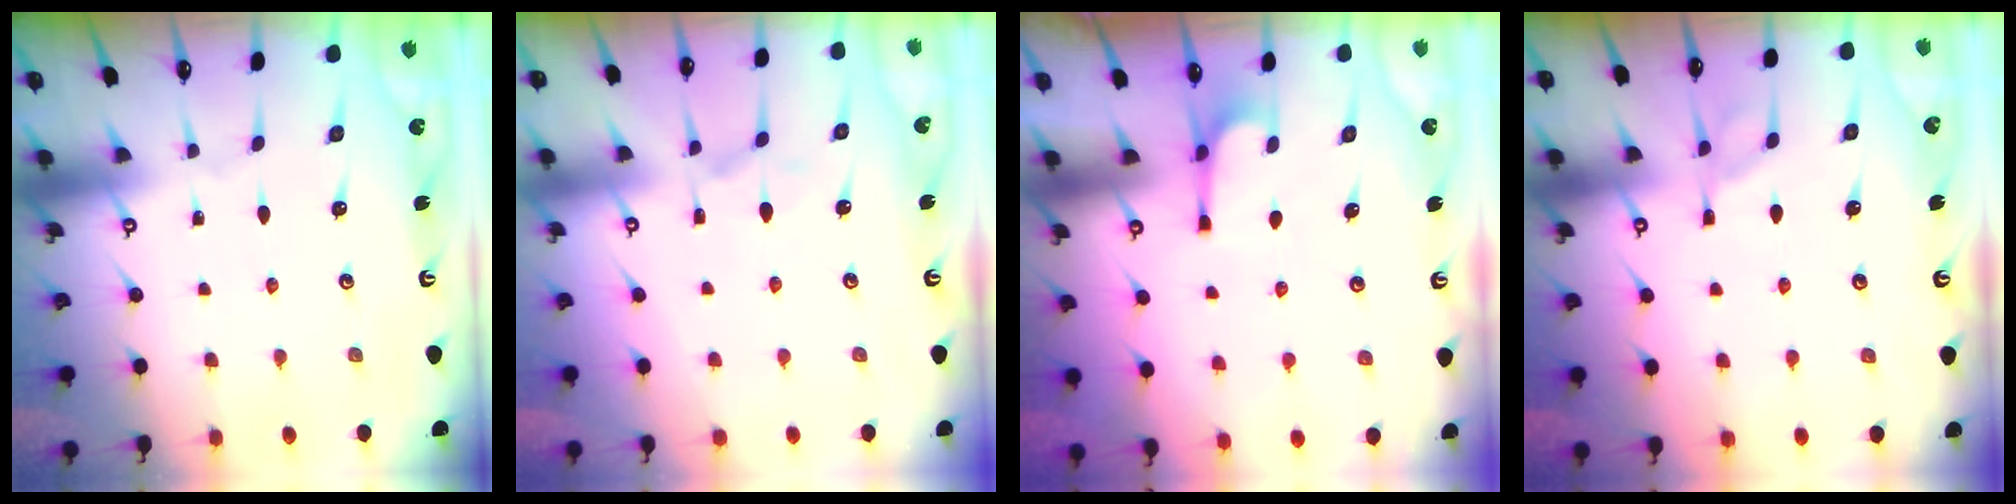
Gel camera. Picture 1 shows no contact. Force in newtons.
{"total": 6.7, "press": 6.6, "slide": 1.2}
{"total": 2.0, "press": 1.9, "slide": 0.6}
{"total": 5.5, "press": 5.5, "slide": 0.7}